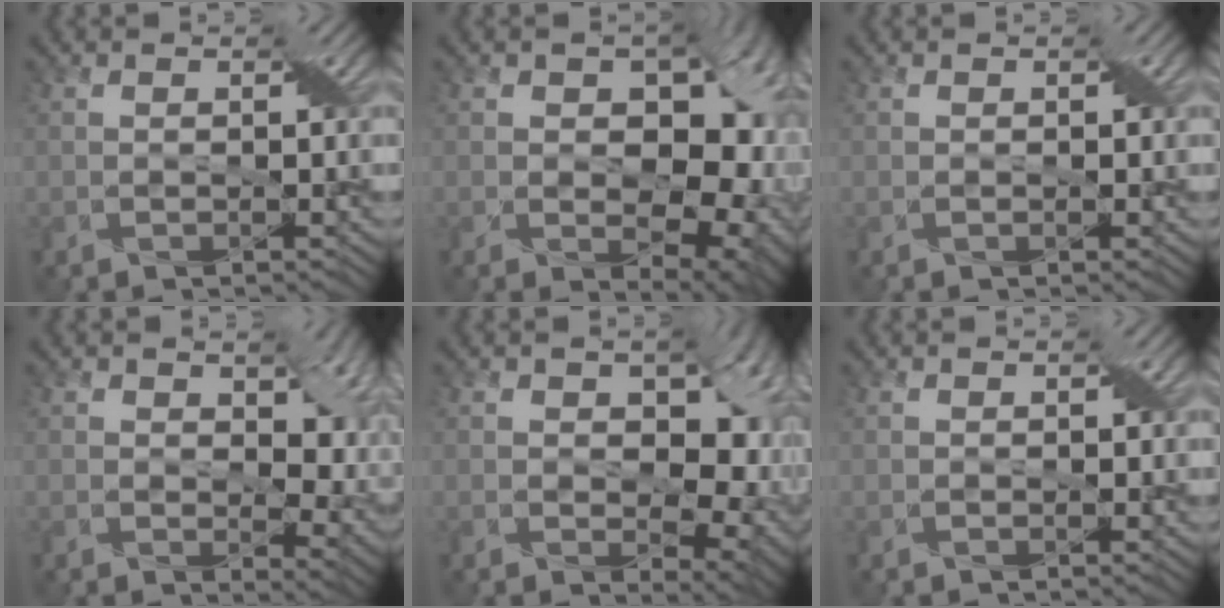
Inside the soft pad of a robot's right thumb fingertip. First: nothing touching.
{"total": 14.2, "force": [0.6, 9.8, 10.3], "torque": [-0.102, -0.004, 0.016]}
{"total": 0.6, "force": [0.0, 0.4, 0.5], "torque": [-0.006, -0.001, 0.000]}
{"total": 8.9, "force": [1.8, 5.0, 7.1], "torque": [-0.106, -0.012, 0.029]}
{"total": 10.9, "force": [0.9, 7.0, 8.3], "torque": [-0.095, -0.010, 0.024]}
{"total": 0.6, "force": [0.0, 0.3, 0.4], "torque": [-0.005, -0.001, 0.001]}